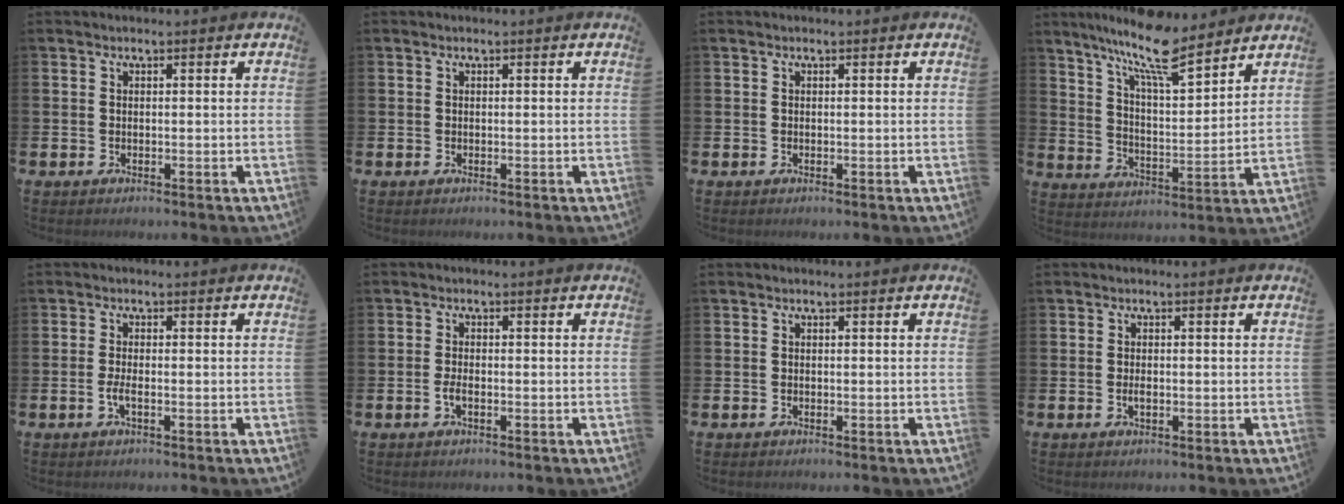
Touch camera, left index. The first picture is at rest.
{"total": 0.0}
{"total": 0.0}
{"total": 10.5, "force": [9.2, 1.8, 4.7], "torque": [-0.113, -0.053, 0.162]}
{"total": 1.5, "force": [-0.5, 0.3, 1.4], "torque": [-0.034, 0.003, -0.009]}
{"total": 1.5, "force": [-0.6, 0.5, 1.3], "torque": [-0.031, 0.004, -0.011]}
{"total": 0.0}
{"total": 1.1, "force": [-0.2, 0.4, 0.9], "torque": [-0.018, 0.000, -0.005]}